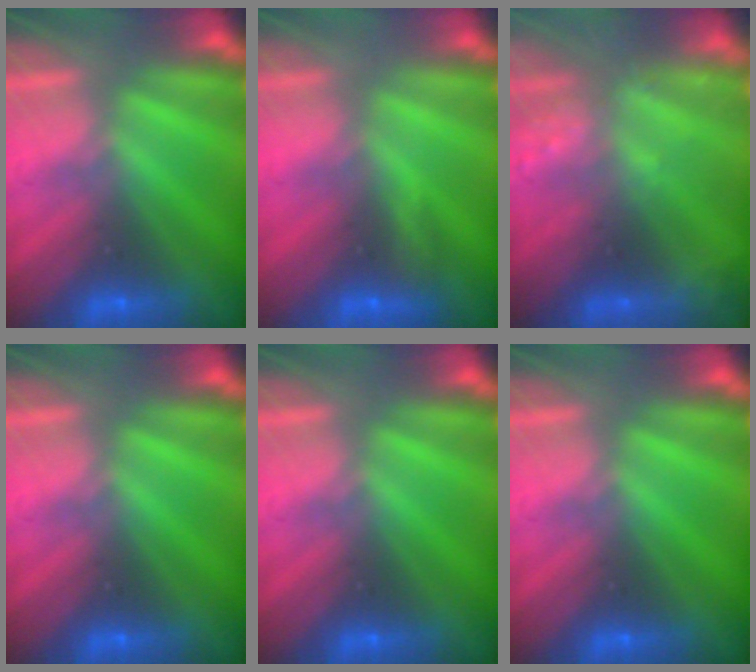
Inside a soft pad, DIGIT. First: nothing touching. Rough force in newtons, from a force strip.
{"total": 2.9}
{"total": 2.2}
{"total": 0.0}
{"total": 0.0}
{"total": 0.0}